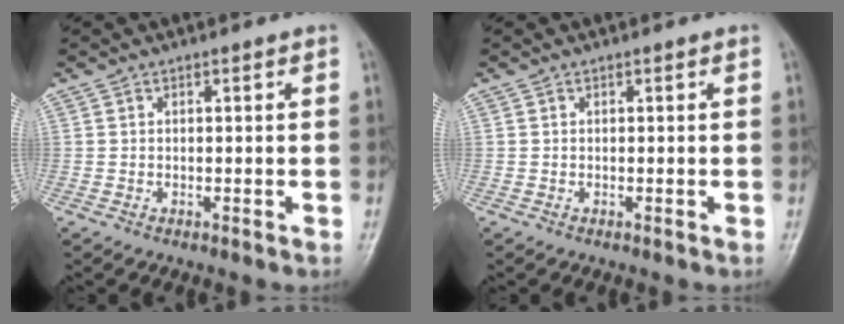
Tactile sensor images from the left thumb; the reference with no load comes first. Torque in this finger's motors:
{"motor_torque": [0.00, 0.00, 0.00, 0.00, 0.00]}